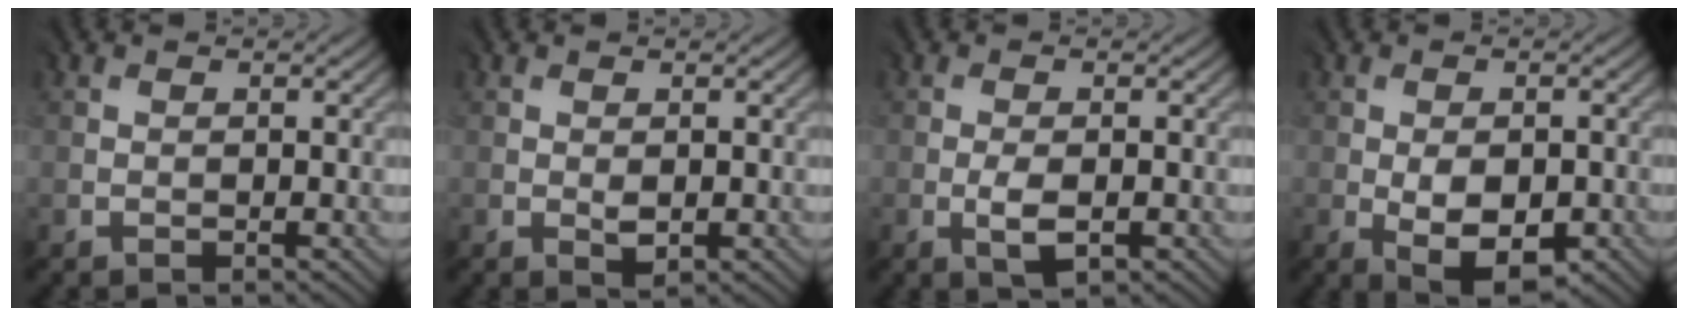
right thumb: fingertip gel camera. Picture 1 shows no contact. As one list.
[{"total": 1.4, "force": [-0.1, 0.9, 1.1], "torque": [-0.018, -0.003, 0.001]}, {"total": 2.6, "force": [-1.0, 1.1, 2.1], "torque": [-0.049, -0.006, -0.016]}, {"total": 6.4, "force": [-2.0, 3.7, 4.8], "torque": [-0.088, -0.021, -0.027]}]